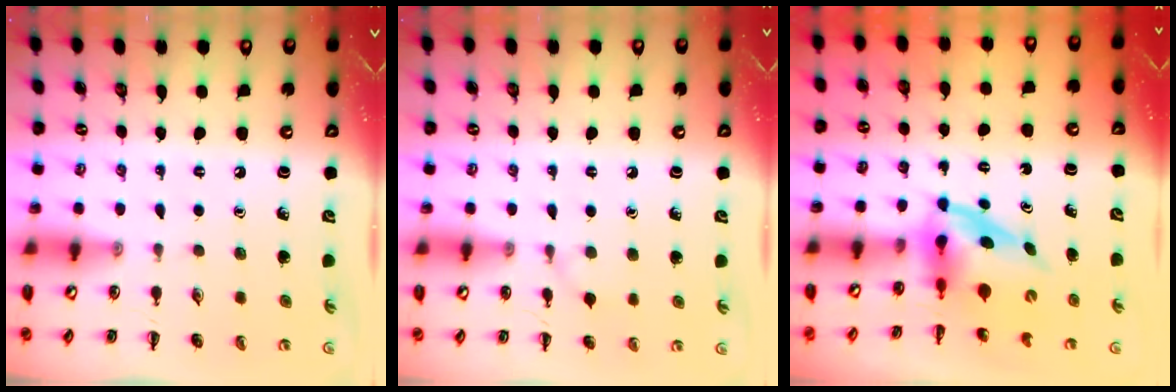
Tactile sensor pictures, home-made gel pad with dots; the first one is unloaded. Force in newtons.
{"total": 5.1, "press": 4.7, "slide": 2.0}
{"total": 3.7, "press": 3.7, "slide": 0.6}